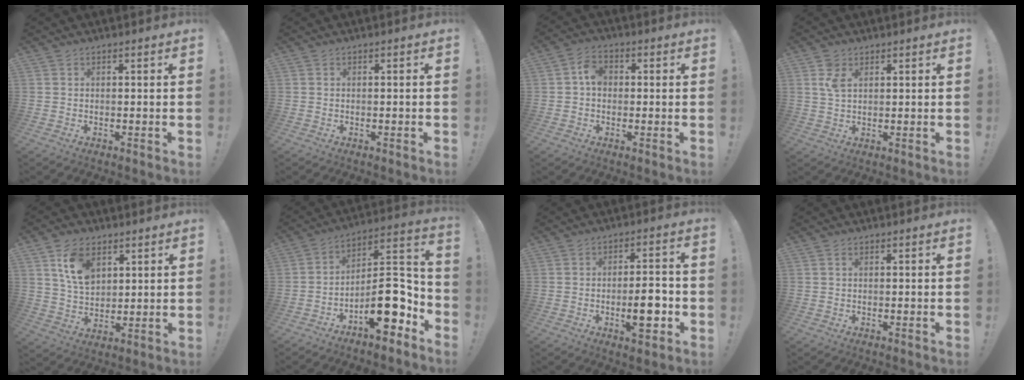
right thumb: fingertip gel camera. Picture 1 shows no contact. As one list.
[{"total": 0.0}, {"total": 5.1, "force": [-0.1, 3.8, 3.4], "torque": [-0.053, 0.013, -0.002]}, {"total": 4.2, "force": [1.8, 2.4, 2.8], "torque": [-0.048, 0.000, 0.031]}, {"total": 11.4, "force": [5.3, 7.8, 6.4], "torque": [-0.105, -0.009, 0.103]}, {"total": 15.2, "force": [-6.7, 6.8, 11.8], "torque": [-0.153, 0.039, -0.100]}, {"total": 8.7, "force": [-2.4, 3.5, 7.6], "torque": [-0.105, 0.010, -0.039]}, {"total": 0.6, "force": [0.3, 0.5, 0.4], "torque": [-0.015, 0.005, 0.006]}]